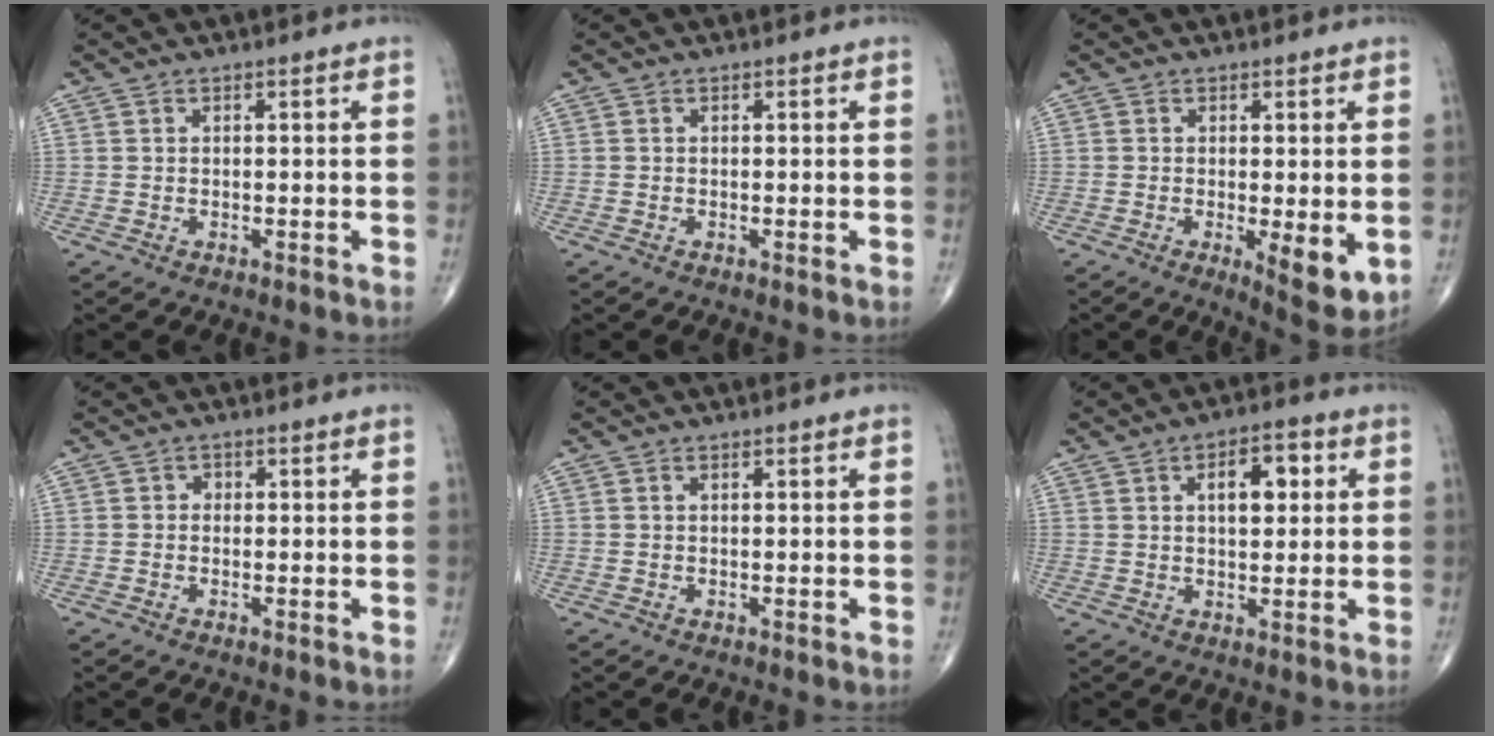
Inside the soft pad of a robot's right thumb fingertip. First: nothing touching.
{"total": 0.0}
{"total": 7.1, "force": [-1.2, 2.2, 6.6], "torque": [-0.090, -0.021, -0.015]}
{"total": 1.1, "force": [-0.1, 1.0, 0.5], "torque": [0.002, 0.004, -0.008]}
{"total": 0.0}
{"total": 7.5, "force": [2.1, 3.9, 6.1], "torque": [-0.068, 0.005, 0.030]}